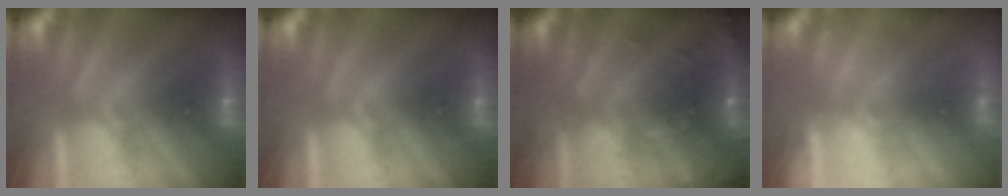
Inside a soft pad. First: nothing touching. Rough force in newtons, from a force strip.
{"total": 0.0}
{"total": 6.5}
{"total": 2.2}